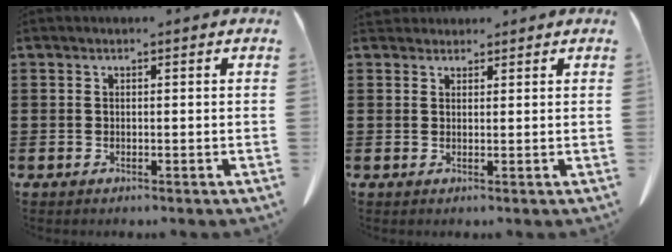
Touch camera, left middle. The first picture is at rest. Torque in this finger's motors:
{"motor_torque": [0.20, 0.19, -0.03, 0.00]}